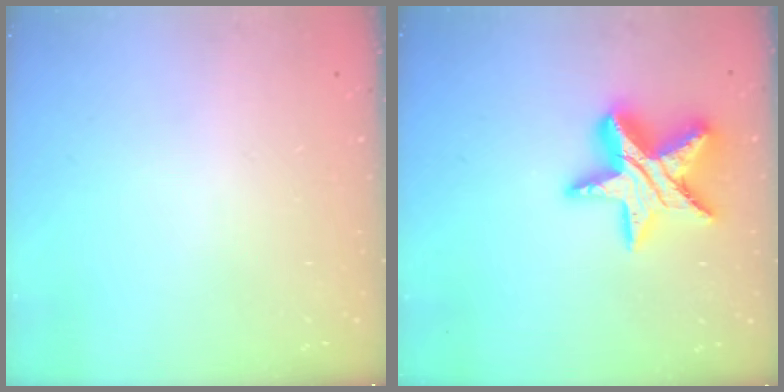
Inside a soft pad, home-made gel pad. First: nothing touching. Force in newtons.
{"total": 16.8, "press": 16.8, "slide": 1.1}